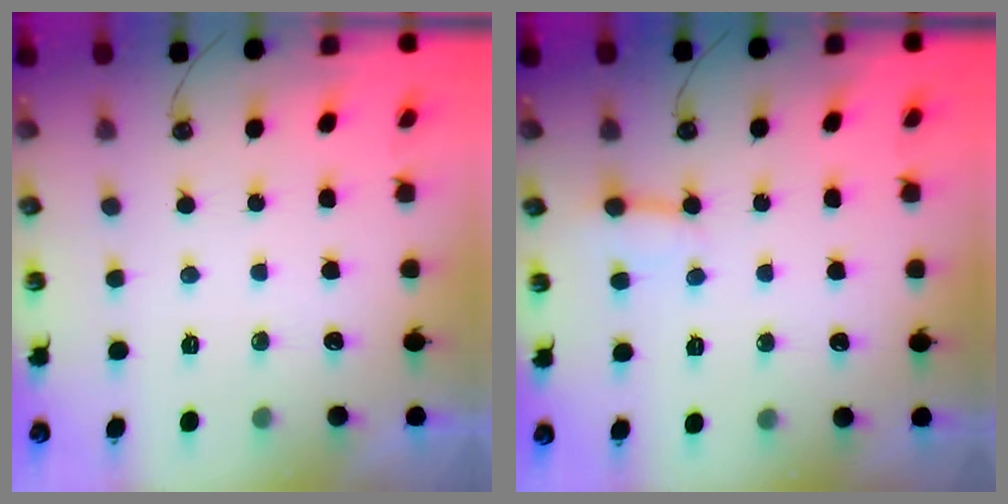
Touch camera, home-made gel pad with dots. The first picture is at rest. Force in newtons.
{"total": 3.7, "press": 3.7, "slide": 0.2}